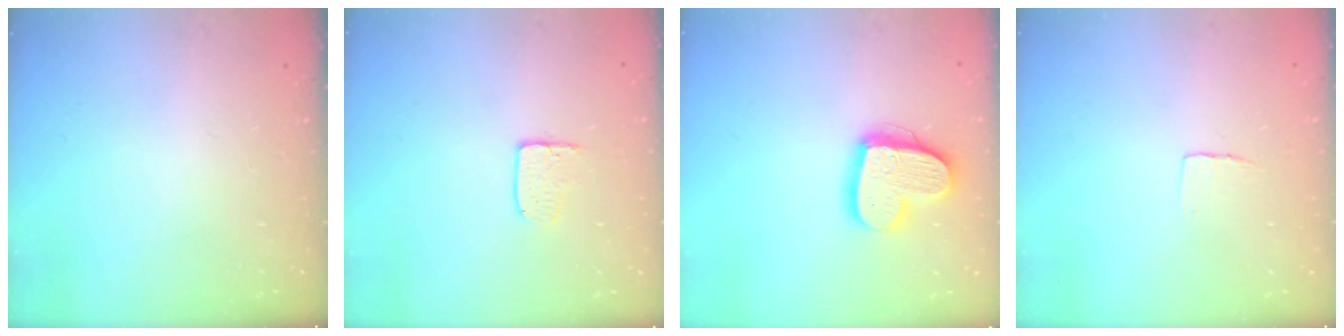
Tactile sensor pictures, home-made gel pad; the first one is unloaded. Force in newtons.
{"total": 5.8, "press": 5.8, "slide": 0.4}
{"total": 15.6, "press": 15.5, "slide": 1.4}
{"total": 4.1, "press": 4.1, "slide": 0.3}